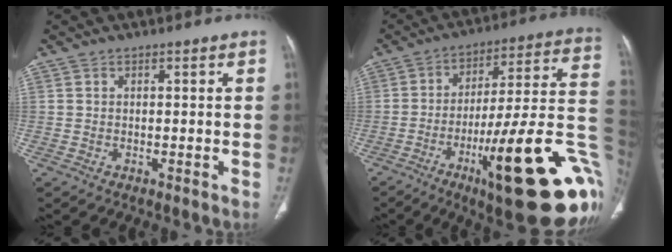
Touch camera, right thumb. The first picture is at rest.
{"total": 29.5, "force": [-9.6, 6.3, 27.2], "torque": [-0.308, 0.034, -0.134]}